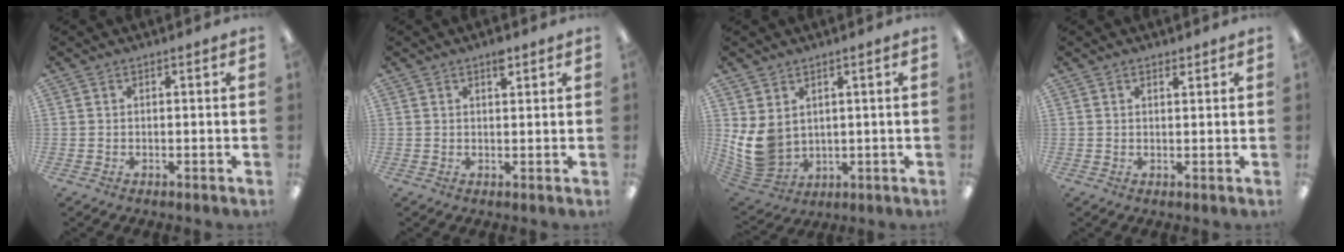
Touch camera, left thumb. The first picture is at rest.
{"total": 2.7, "force": [1.8, 1.0, 1.7], "torque": [-0.013, -0.008, 0.027]}
{"total": 9.6, "force": [1.7, 7.5, 5.7], "torque": [-0.146, -0.012, 0.039]}
{"total": 1.4, "force": [1.2, 0.4, 0.4], "torque": [-0.010, -0.001, 0.023]}